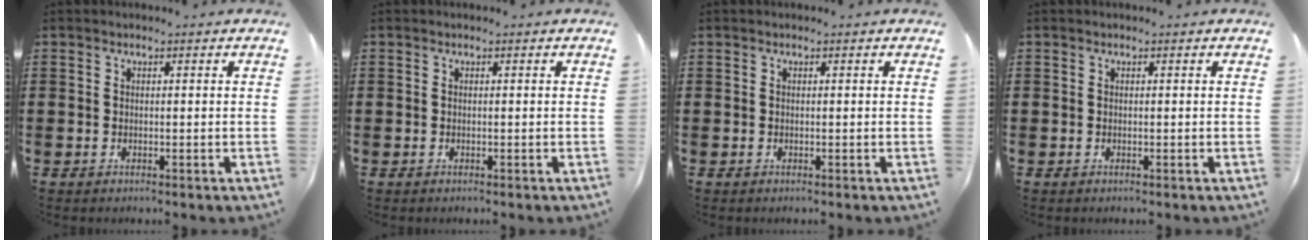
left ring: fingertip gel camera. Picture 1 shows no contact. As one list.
[{"total": 0.0}, {"total": 0.0}, {"total": 0.0}]